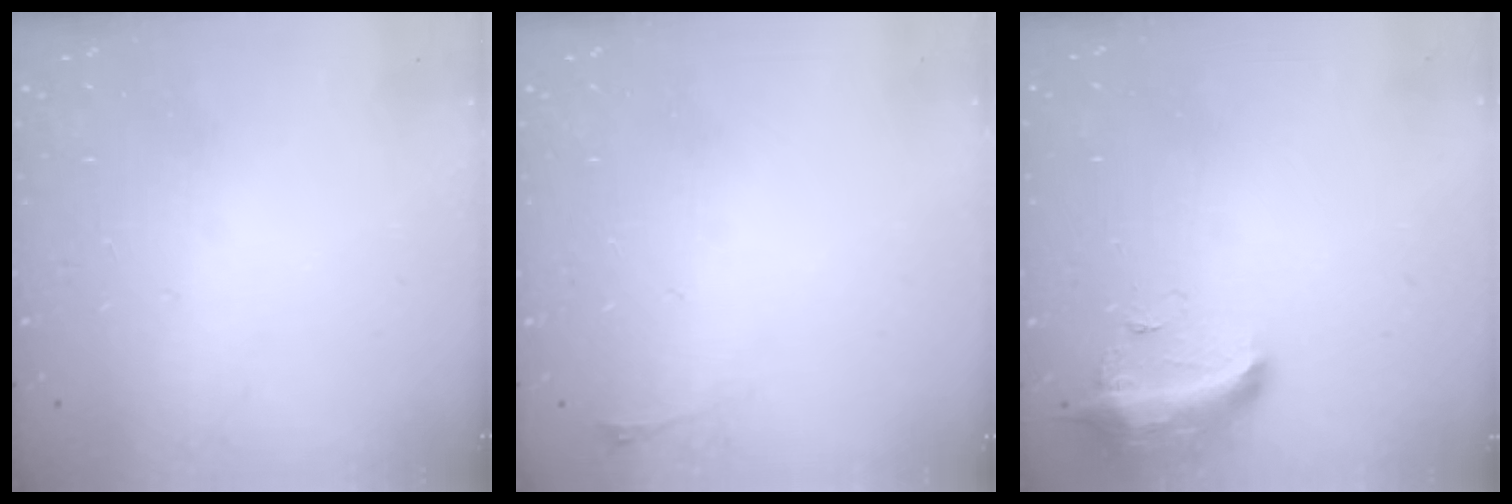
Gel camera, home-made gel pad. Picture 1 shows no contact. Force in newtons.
{"total": 2.8, "press": 2.1, "slide": 1.9}
{"total": 10.4, "press": 9.8, "slide": 3.5}